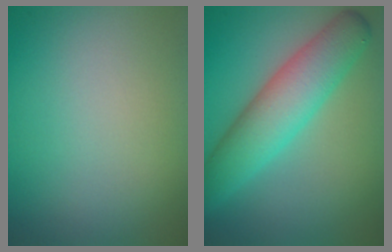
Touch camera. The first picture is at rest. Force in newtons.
{"total": 6.4, "press": 6.4, "slide": 0.2}